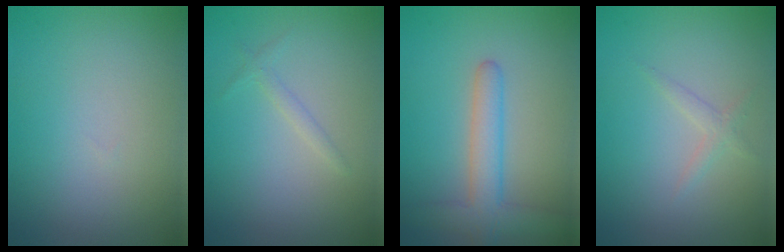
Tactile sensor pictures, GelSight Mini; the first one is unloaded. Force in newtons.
{"total": 0.9, "press": 0.9, "slide": 0.1}
{"total": 4.2, "press": 4.2, "slide": 0.3}
{"total": 1.2, "press": 1.2, "slide": 0.1}